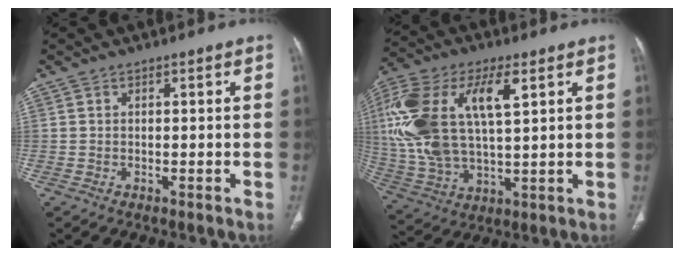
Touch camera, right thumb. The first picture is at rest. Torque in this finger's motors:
{"motor_torque": [0.04, 3.78, 1.99, 0.78, 0.36]}